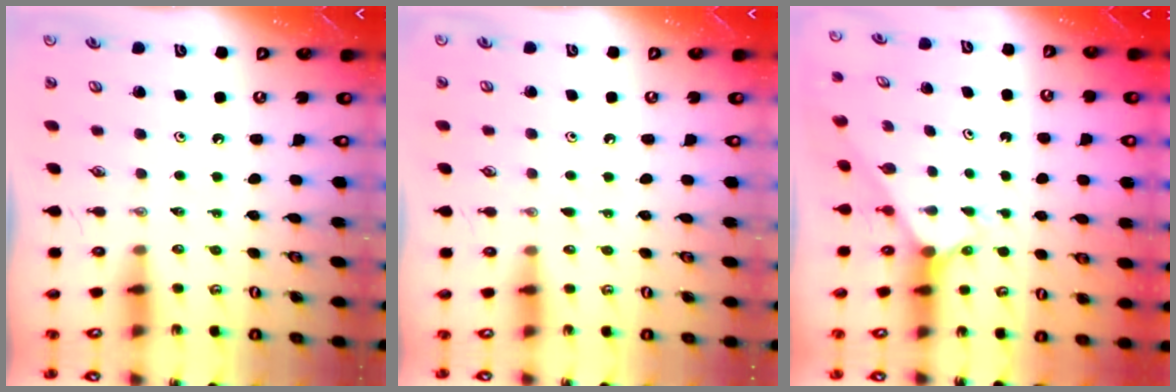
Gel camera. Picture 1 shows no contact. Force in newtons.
{"total": 3.7, "press": 3.7, "slide": 0.5}
{"total": 1.8, "press": 1.8, "slide": 0.1}